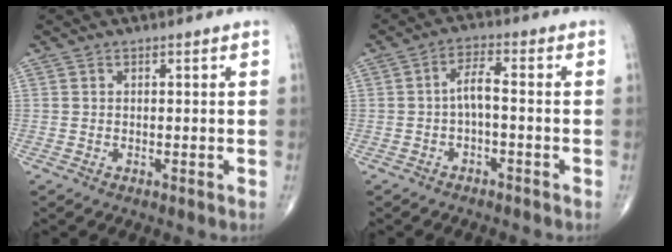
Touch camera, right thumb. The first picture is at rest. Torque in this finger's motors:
{"motor_torque": [2.52, 2.49, 0.33, -0.05, 0.12]}